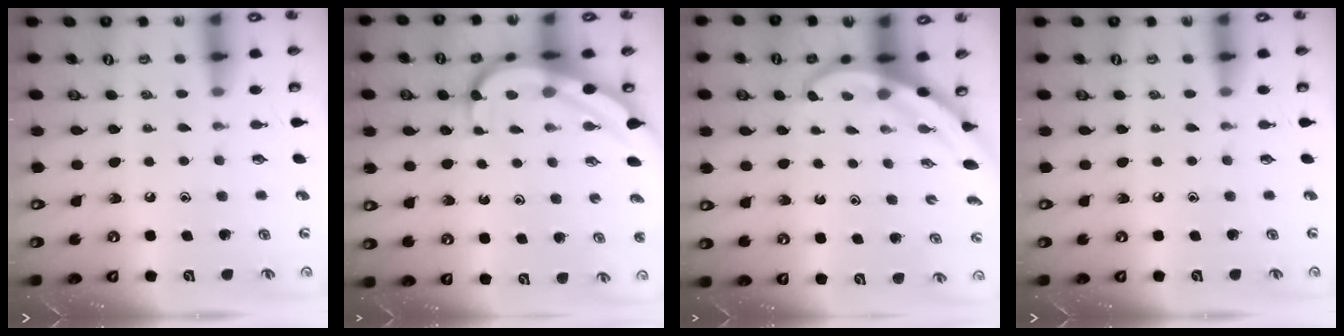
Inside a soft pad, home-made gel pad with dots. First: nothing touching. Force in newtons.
{"total": 8.5, "press": 8.5, "slide": 0.8}
{"total": 3.6, "press": 3.6, "slide": 0.3}
{"total": 0.0}